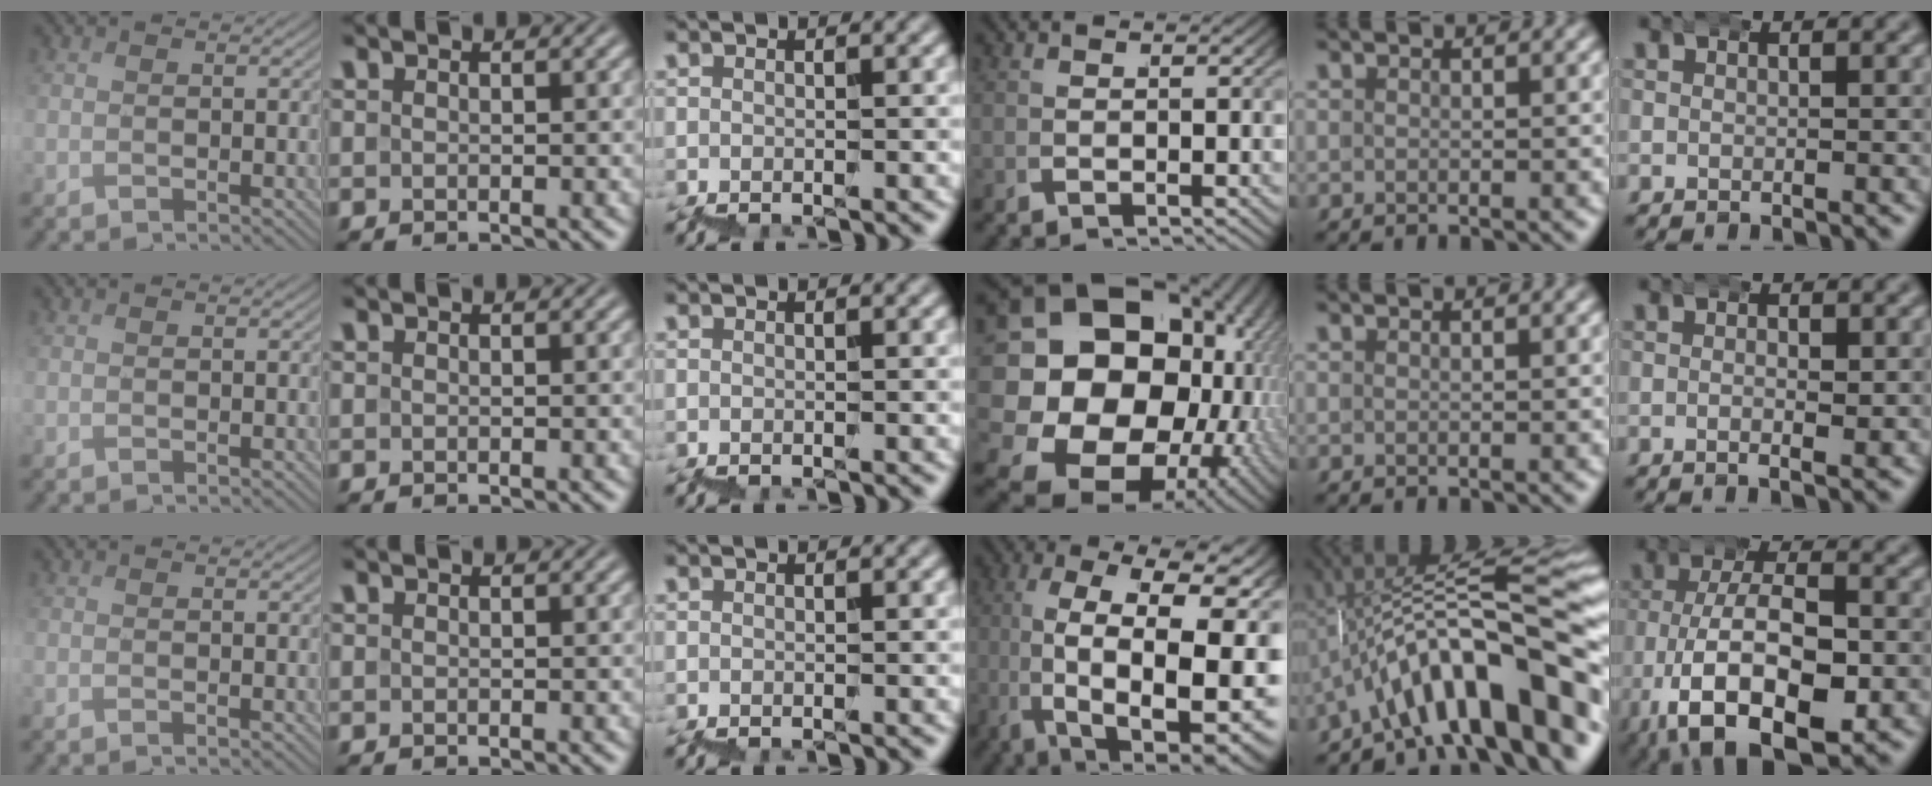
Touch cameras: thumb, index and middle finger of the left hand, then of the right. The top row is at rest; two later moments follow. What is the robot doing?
{"motion": "wrap", "object": "bubble wrap"}